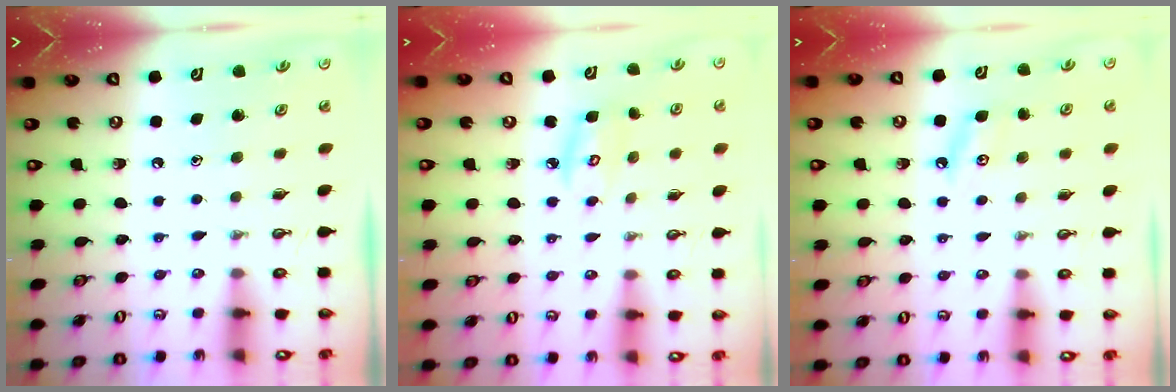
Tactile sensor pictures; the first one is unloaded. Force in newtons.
{"total": 4.6, "press": 4.5, "slide": 0.3}
{"total": 5.1, "press": 5.1, "slide": 0.6}